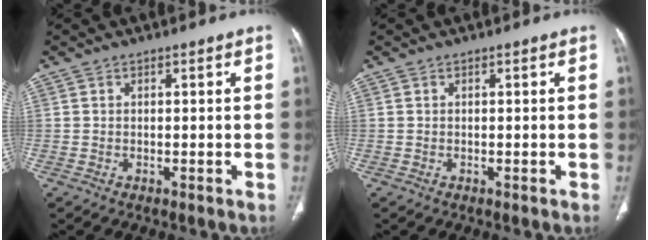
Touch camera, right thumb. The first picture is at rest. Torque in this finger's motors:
{"motor_torque": [0.00, 0.00, -0.20, 0.08, 0.00]}